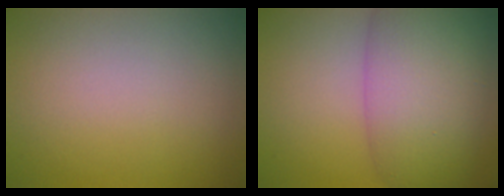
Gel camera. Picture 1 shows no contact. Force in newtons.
{"total": 8.8, "press": 8.8, "slide": 0.3}